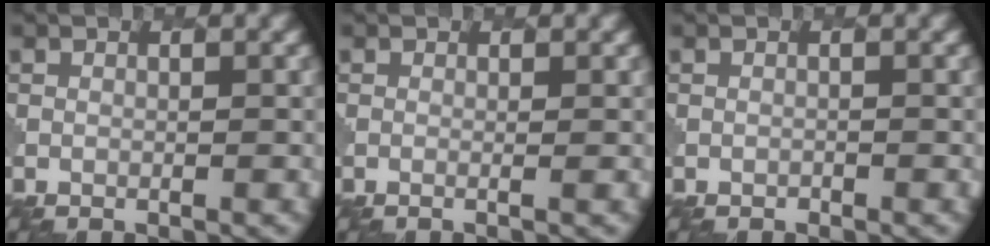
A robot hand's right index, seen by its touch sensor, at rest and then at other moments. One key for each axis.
{"total": 1.2, "fx": 0.3, "fy": 0.5, "fz": 1.0, "tx": -0.009, "ty": 0.000, "tz": -0.012}
{"total": 0.6, "fx": -0.1, "fy": -0.1, "fz": -0.6, "tx": 0.005, "ty": 0.001, "tz": -0.006}